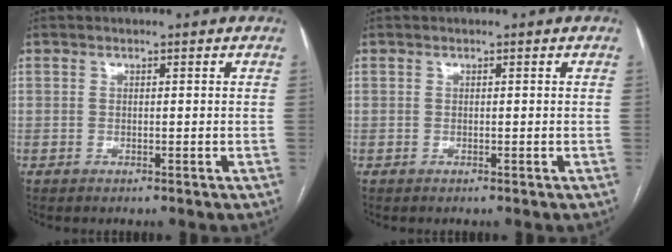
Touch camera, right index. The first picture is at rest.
{"total": 0.0}